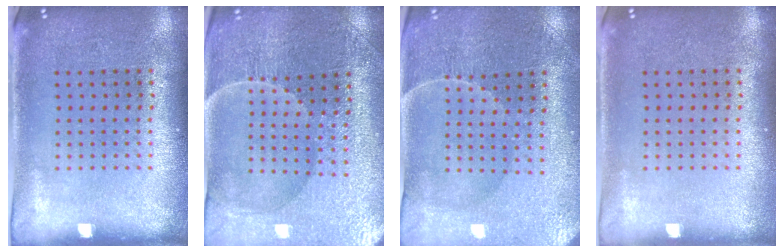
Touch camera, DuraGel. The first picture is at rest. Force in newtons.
{"total": 3.5, "press": 3.5, "slide": 0.4}
{"total": 0.9, "press": 0.8, "slide": 0.3}
{"total": 0.0}